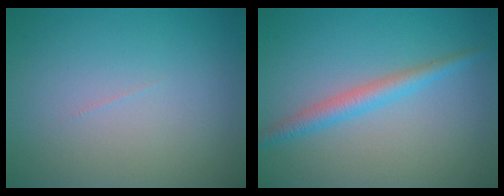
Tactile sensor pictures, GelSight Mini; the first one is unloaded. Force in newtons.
{"total": 2.5, "press": 2.5, "slide": 0.0}